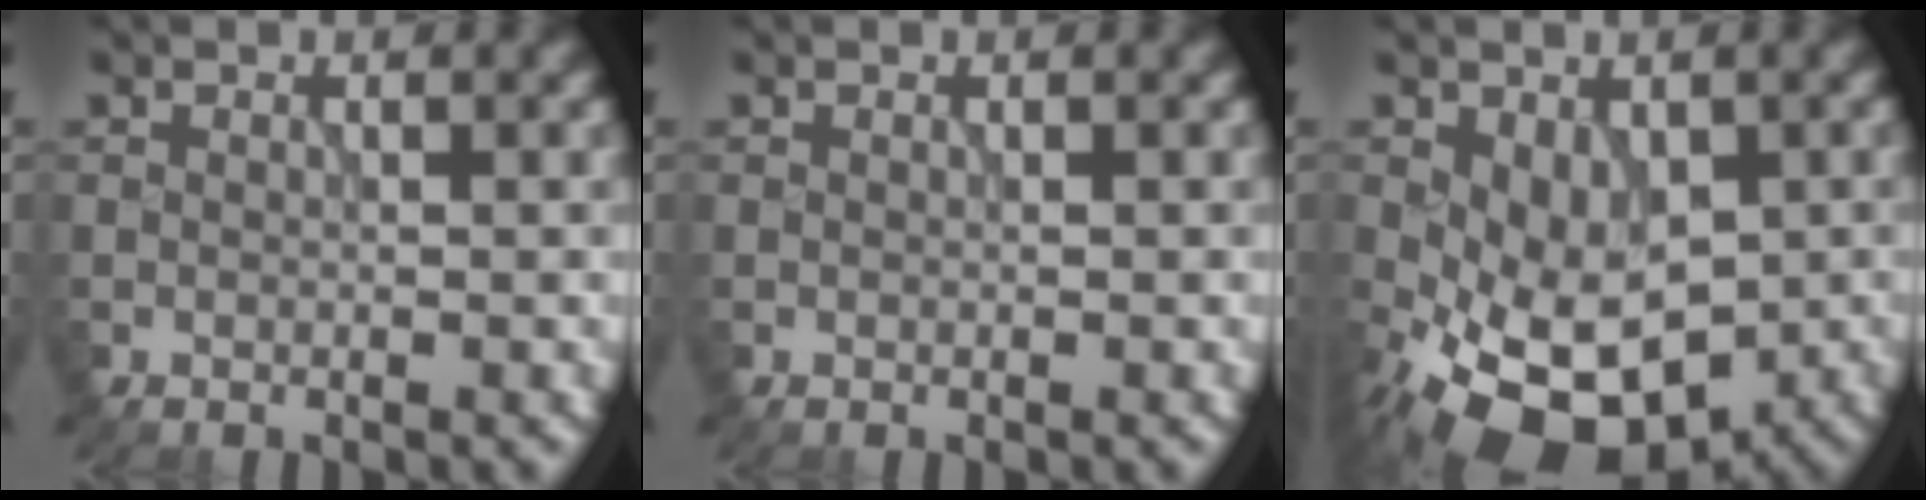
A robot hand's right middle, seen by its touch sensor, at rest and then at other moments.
{"total": 0.0}
{"total": 9.7, "force": [-3.3, 5.8, 7.1], "torque": [-0.137, -0.024, -0.044]}